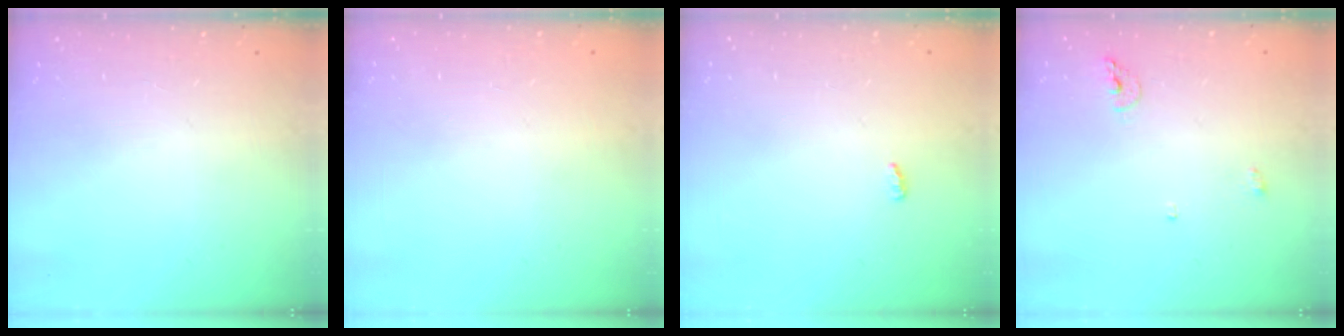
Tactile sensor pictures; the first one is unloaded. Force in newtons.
{"total": 0.9, "press": 0.9, "slide": 0.0}
{"total": 2.9, "press": 2.6, "slide": 1.3}
{"total": 5.6, "press": 5.5, "slide": 0.9}